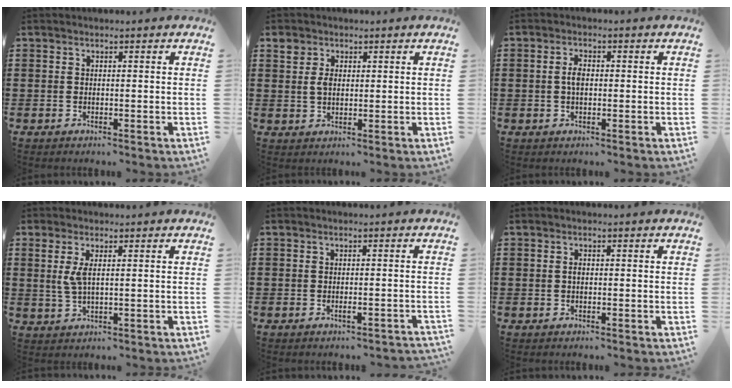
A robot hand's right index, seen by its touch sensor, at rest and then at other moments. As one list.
[{"total": 2.8, "force": [1.0, 2.1, 1.6], "torque": [-0.031, 0.007, 0.016]}, {"total": 2.7, "force": [0.0, 1.3, 2.4], "torque": [-0.046, 0.005, -0.002]}, {"total": 3.4, "force": [1.0, 1.2, 3.0], "torque": [-0.070, 0.005, 0.013]}, {"total": 1.3, "force": [-1.0, 0.2, 0.8], "torque": [-0.015, -0.005, -0.017]}, {"total": 0.9, "force": [0.0, 0.5, 0.7], "torque": [-0.016, 0.001, -0.001]}]